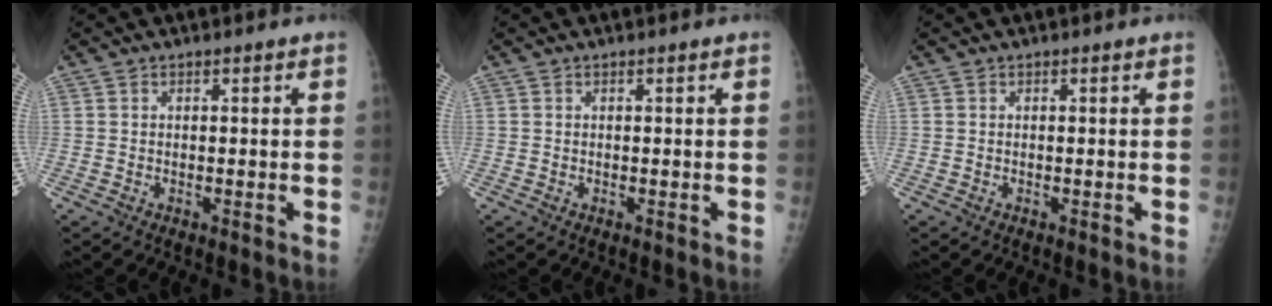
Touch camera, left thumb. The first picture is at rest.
{"total": 0.0}
{"total": 0.0}